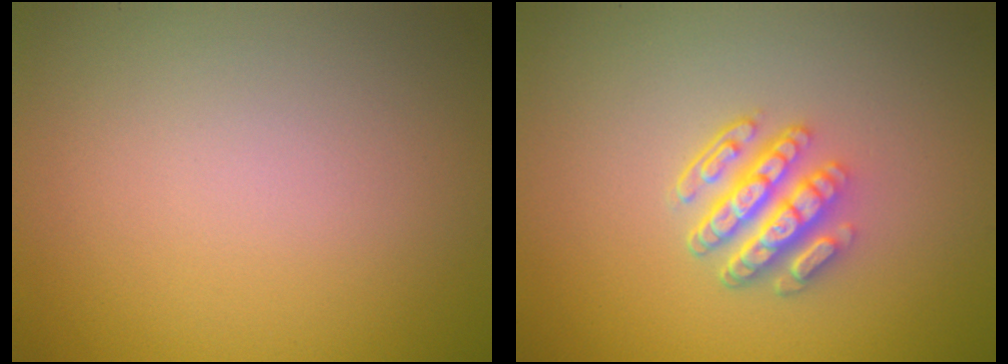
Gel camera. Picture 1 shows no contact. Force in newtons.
{"total": 4.5, "press": 3.6, "slide": 2.7}